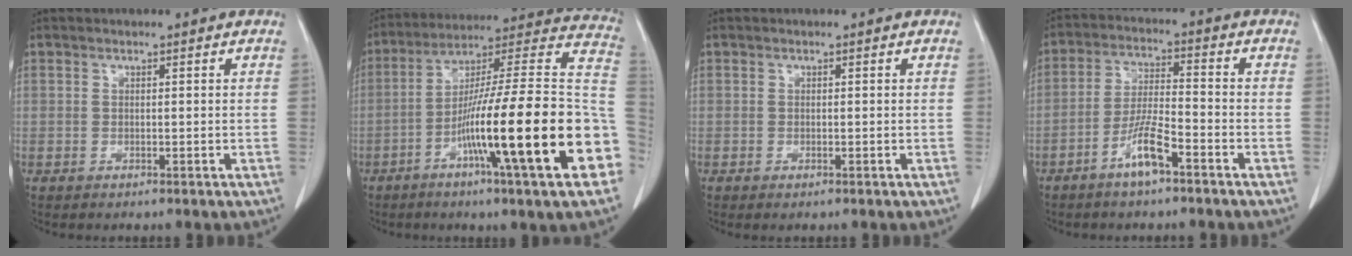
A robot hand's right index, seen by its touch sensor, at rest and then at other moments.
{"total": 27.1, "force": [-8.5, 0.9, 25.7], "torque": [-0.310, -0.005, -0.146]}
{"total": 0.6, "force": [-0.4, 0.1, 0.5], "torque": [-0.010, -0.002, -0.002]}
{"total": 6.8, "force": [-4.2, 0.8, 5.3], "torque": [-0.111, 0.000, -0.077]}